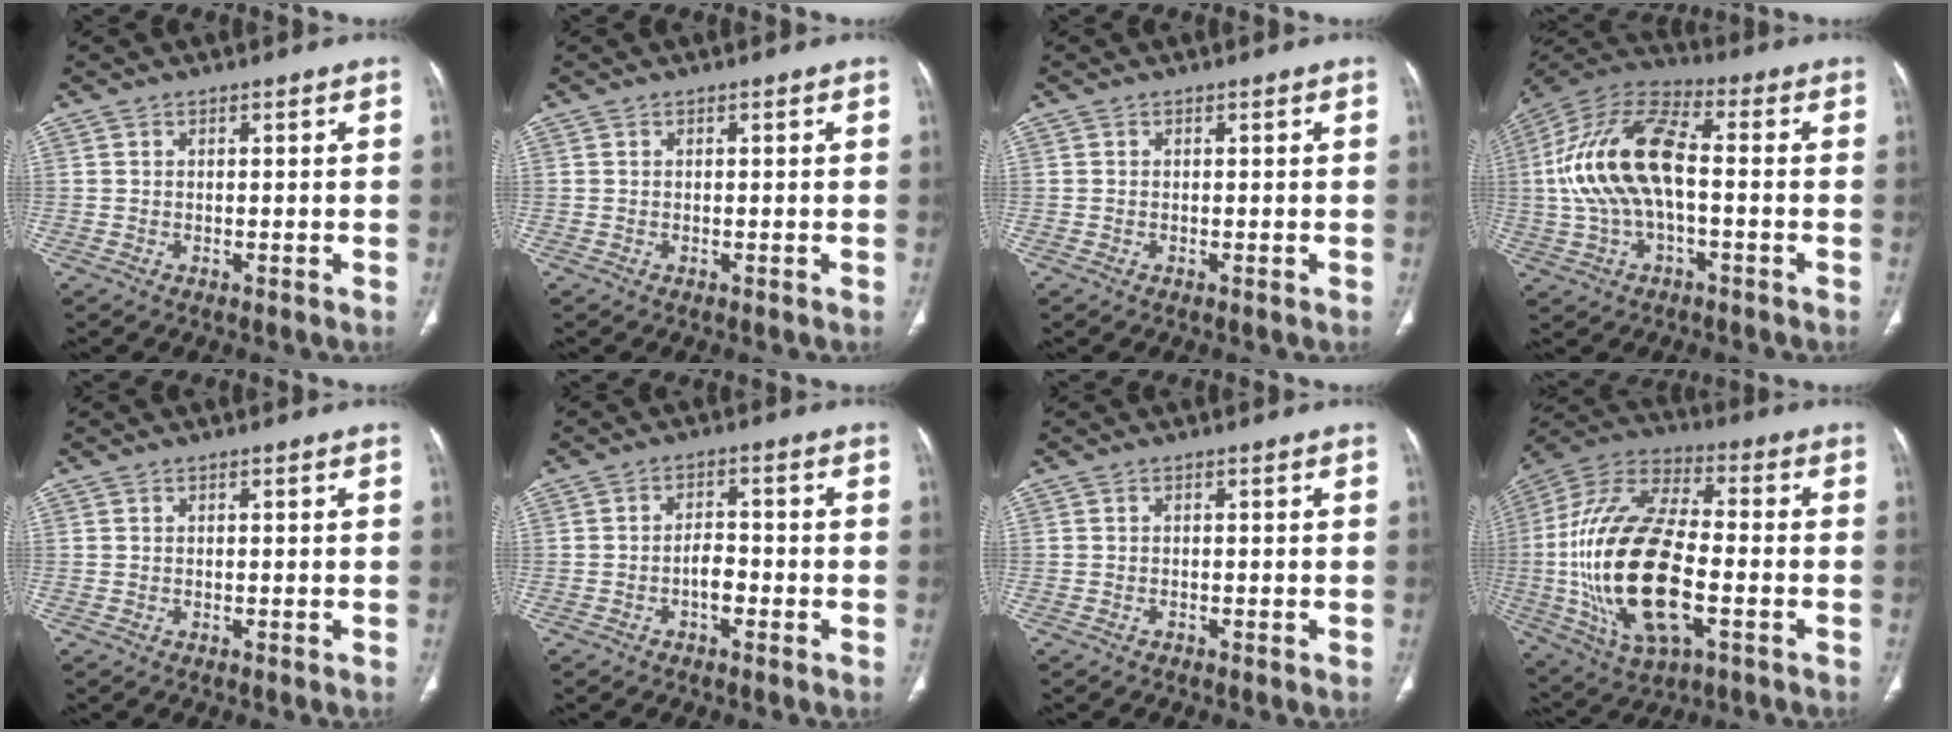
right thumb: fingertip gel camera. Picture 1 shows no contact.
{"total": 0.0}
{"total": 0.0}
{"total": 17.3, "force": [-0.3, 8.3, 15.1], "torque": [-0.312, 0.037, -0.010]}
{"total": 0.0}
{"total": 3.4, "force": [-1.5, 1.8, 2.6], "torque": [-0.035, 0.016, -0.028]}
{"total": 0.0}
{"total": 25.7, "force": [-4.4, 11.8, 22.4], "torque": [-0.471, 0.012, -0.071]}